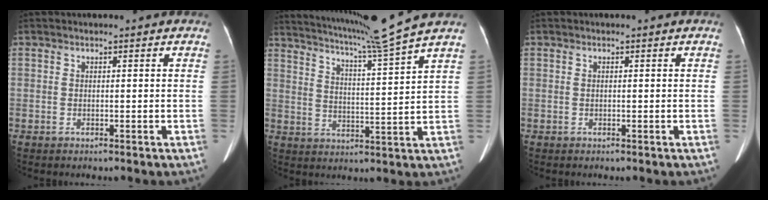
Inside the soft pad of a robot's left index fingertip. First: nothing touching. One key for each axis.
{"total": 12.4, "fx": 10.9, "fy": -3.3, "fz": 4.8, "tx": -0.092, "ty": -0.039, "tz": 0.169}
{"total": 0.0}